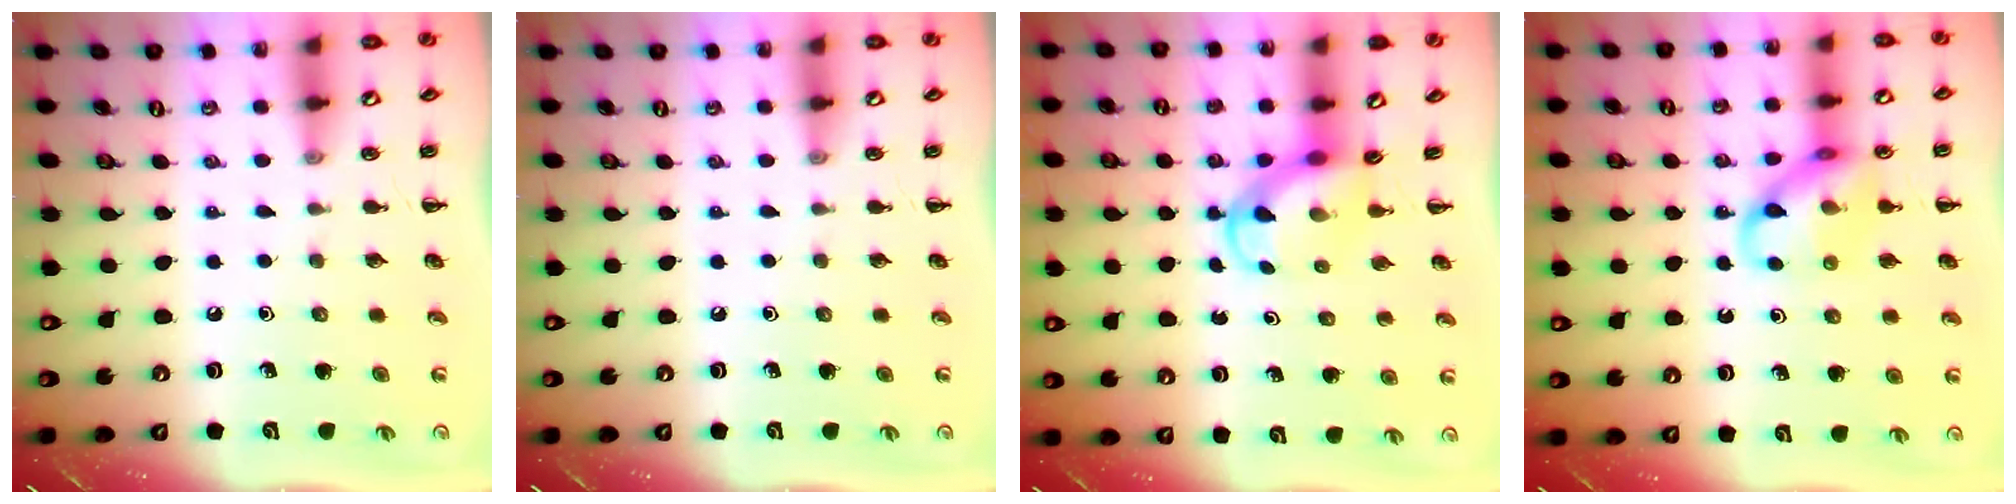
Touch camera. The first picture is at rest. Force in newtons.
{"total": 0.0}
{"total": 3.8, "press": 3.7, "slide": 0.8}
{"total": 11.8, "press": 11.8, "slide": 1.2}